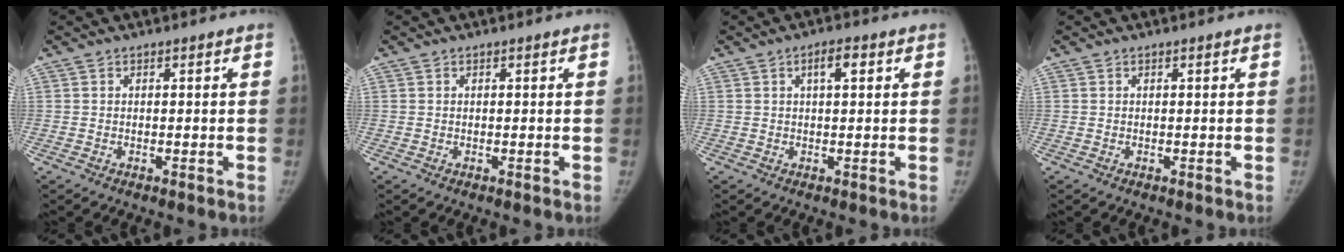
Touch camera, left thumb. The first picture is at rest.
{"total": 0.0}
{"total": 3.3, "force": [1.2, 1.1, 2.8], "torque": [-0.043, 0.007, 0.018]}
{"total": 0.0}